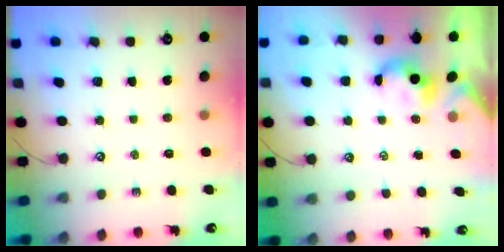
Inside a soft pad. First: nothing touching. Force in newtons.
{"total": 0.6, "press": 0.6, "slide": 0.3}